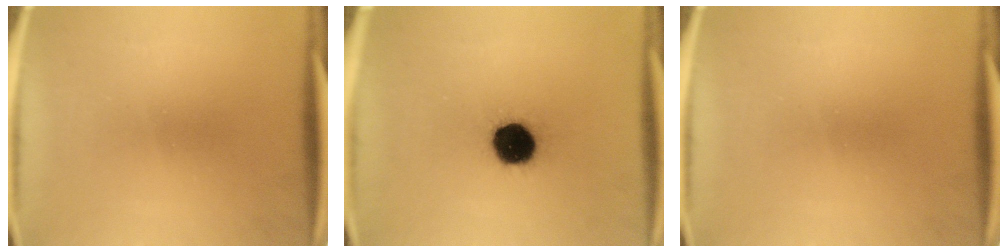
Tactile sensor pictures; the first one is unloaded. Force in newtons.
{"total": 13.1}
{"total": 0.0}